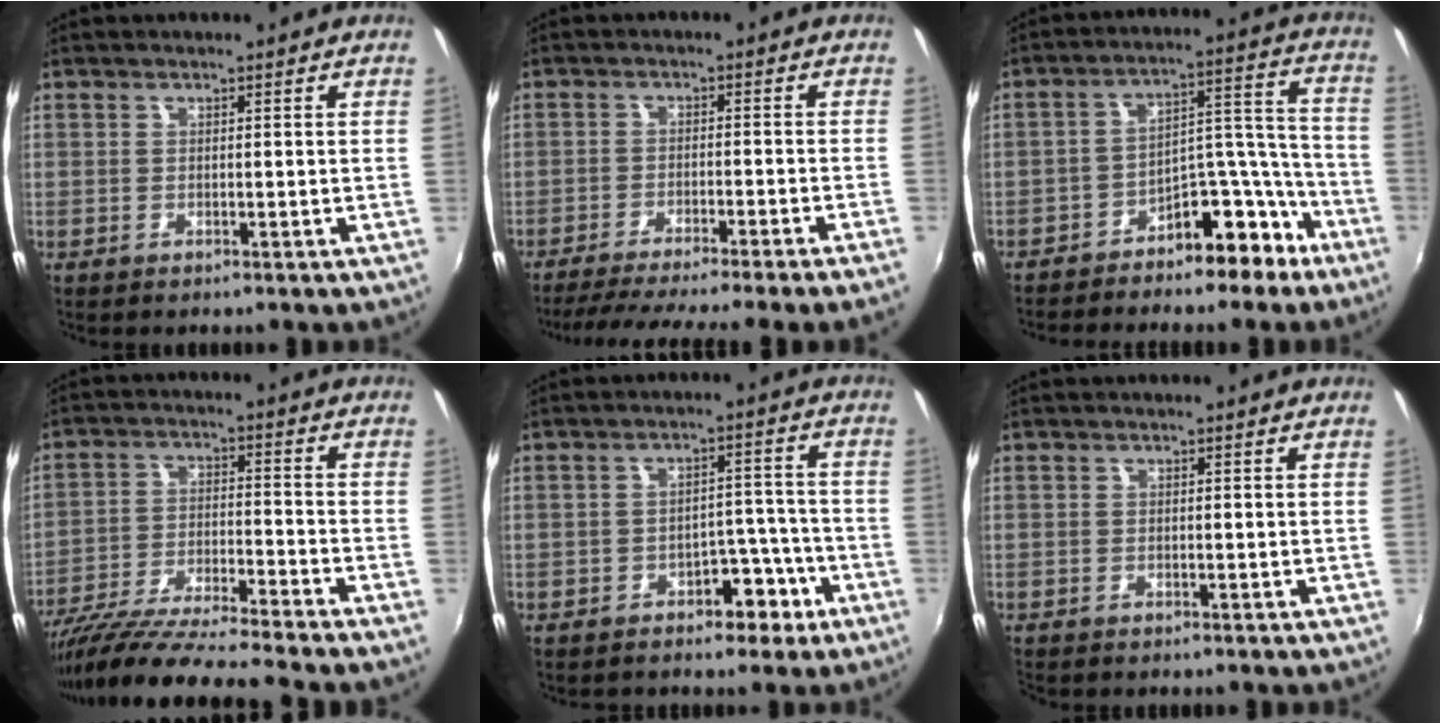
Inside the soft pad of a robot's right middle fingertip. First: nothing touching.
{"total": 13.0, "force": [-11.4, -2.3, 5.9], "torque": [-0.115, -0.023, -0.169]}
{"total": 12.0, "force": [-9.3, 5.1, 5.6], "torque": [-0.074, 0.062, -0.135]}
{"total": 17.8, "force": [-15.6, -1.2, 8.5], "torque": [-0.165, -0.045, -0.267]}
{"total": 6.1, "force": [-3.8, 4.0, 2.7], "torque": [-0.040, 0.024, -0.042]}
{"total": 0.6, "force": [-0.5, 0.2, 0.0], "torque": [-0.001, -0.004, -0.013]}